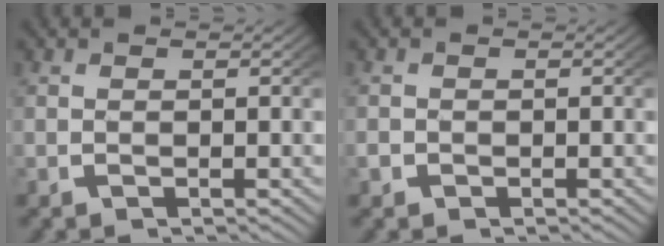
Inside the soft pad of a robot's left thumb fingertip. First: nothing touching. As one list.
[{"total": 1.0, "force": [-0.4, 0.9, 0.2], "torque": [-0.009, -0.004, -0.010]}]